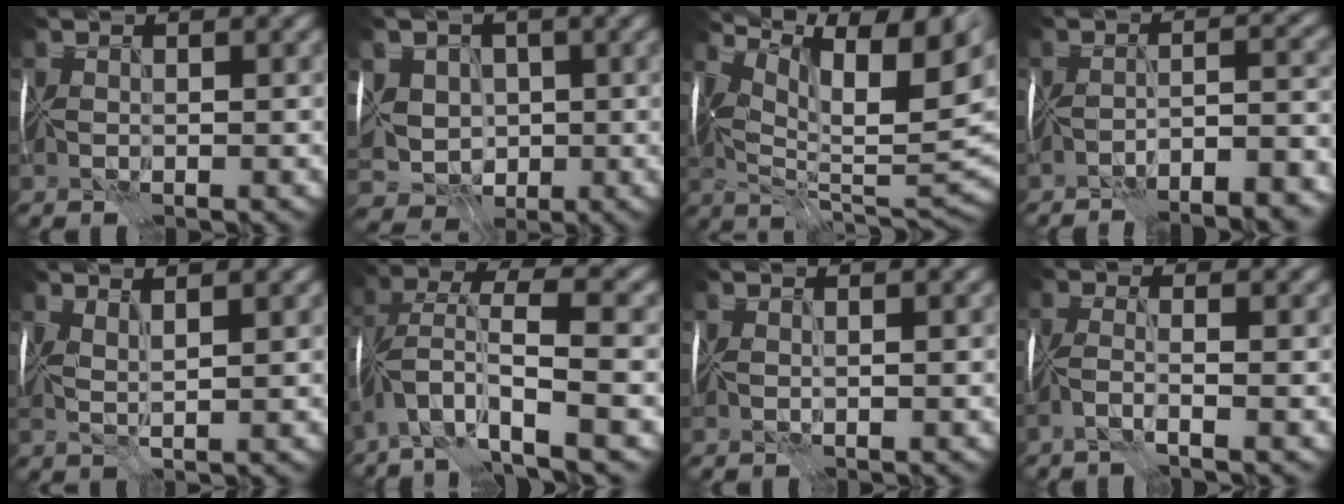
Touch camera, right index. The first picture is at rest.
{"total": 4.6, "force": [-0.1, 4.0, 2.3], "torque": [-0.029, 0.008, -0.016]}
{"total": 13.0, "force": [5.9, 4.3, 10.8], "torque": [-0.180, 0.008, 0.114]}
{"total": 7.5, "force": [-6.5, 0.5, 3.7], "torque": [-0.043, 0.007, -0.079]}
{"total": 1.5, "force": [0.7, -0.7, 1.1], "torque": [-0.025, -0.003, 0.018]}
{"total": 9.1, "force": [-4.2, 1.8, 7.9], "torque": [-0.146, 0.022, -0.086]}
{"total": 0.7, "force": [0.2, -0.7, 0.2], "torque": [-0.006, -0.004, 0.006]}
{"total": 2.3, "force": [-1.8, -0.8, 1.2], "torque": [-0.026, -0.003, -0.042]}